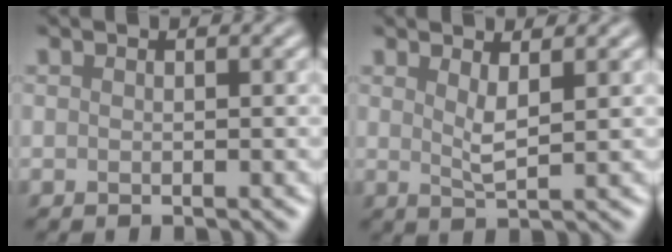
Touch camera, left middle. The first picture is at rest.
{"total": 1.7, "force": [0.7, 0.3, 1.6], "torque": [-0.028, -0.007, 0.020]}